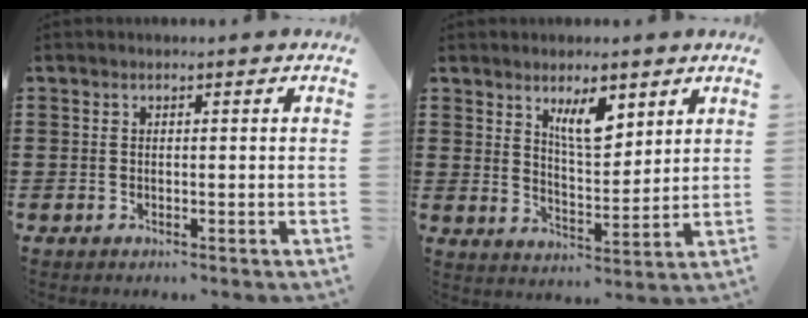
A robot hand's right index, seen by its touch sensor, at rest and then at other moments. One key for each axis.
{"total": 6.5, "fx": 3.9, "fy": 2.4, "fz": 4.6, "tx": -0.076, "ty": -0.011, "tz": 0.063}